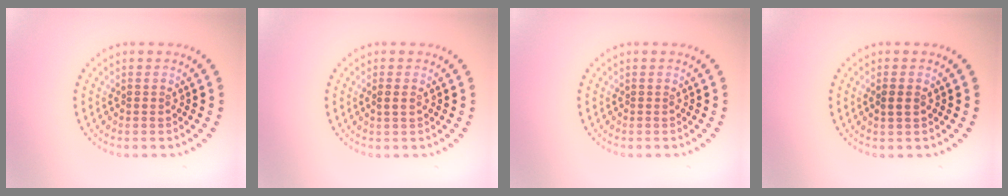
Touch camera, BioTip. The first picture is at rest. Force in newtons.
{"total": 0.9, "press": 0.9, "slide": 0.2}
{"total": 0.0}
{"total": 1.2, "press": 1.2, "slide": 0.1}